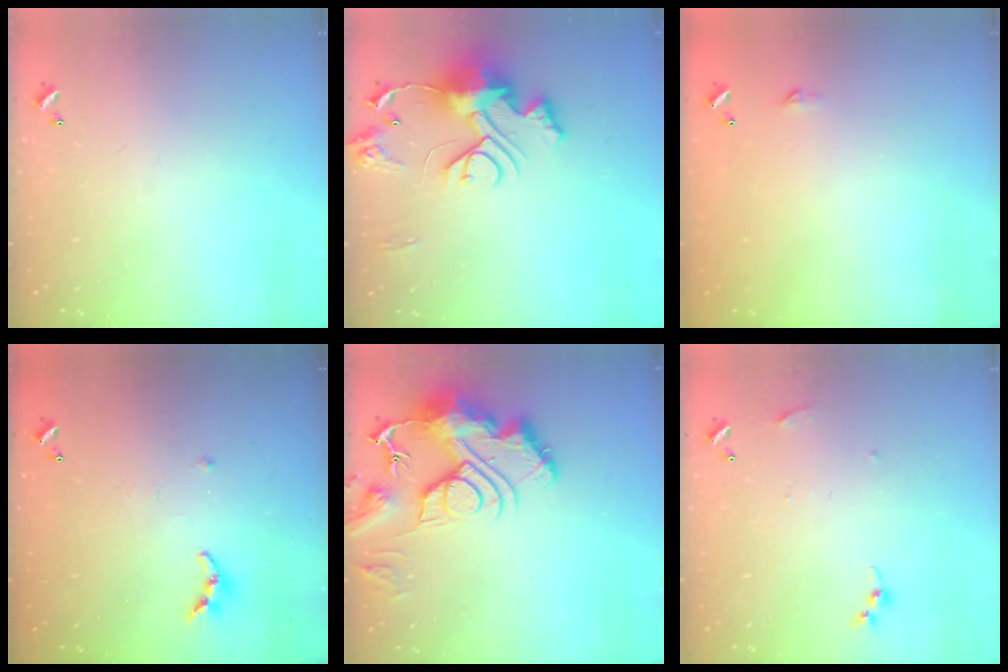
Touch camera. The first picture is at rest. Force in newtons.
{"total": 13.2, "press": 13.1, "slide": 1.4}
{"total": 2.3, "press": 2.3, "slide": 0.4}
{"total": 6.4, "press": 6.4, "slide": 0.5}
{"total": 17.8, "press": 17.8, "slide": 1.8}
{"total": 5.1, "press": 5.0, "slide": 0.6}